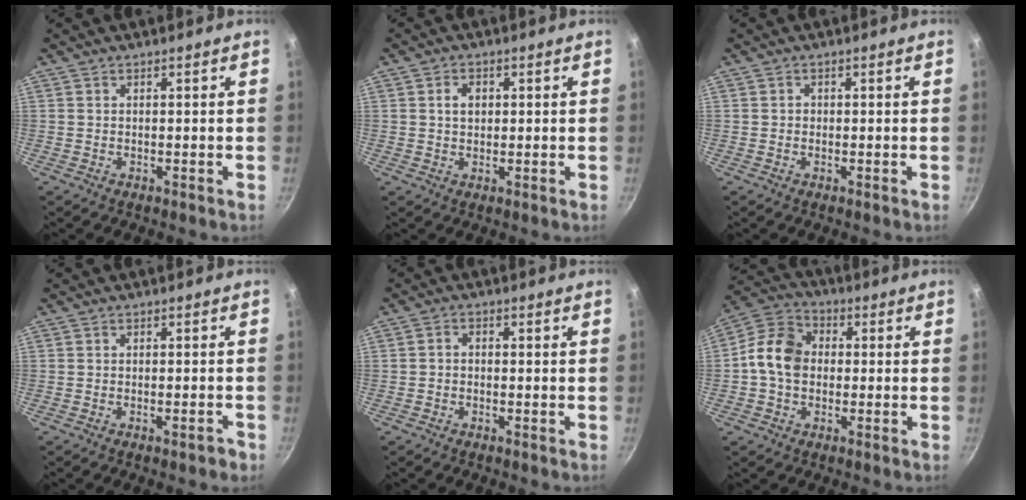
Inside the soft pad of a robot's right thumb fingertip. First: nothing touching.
{"total": 3.0, "force": [0.6, 2.3, 1.9], "torque": [-0.019, 0.002, 0.010]}
{"total": 0.6, "force": [-0.1, 0.6, 0.1], "torque": [0.001, 0.002, -0.002]}
{"total": 2.0, "force": [-1.2, 0.5, 1.5], "torque": [-0.019, 0.013, -0.016]}
{"total": 1.8, "force": [-0.6, 1.4, 1.0], "torque": [-0.020, 0.011, -0.015]}
{"total": 10.4, "force": [-0.3, 8.1, 6.5], "torque": [-0.091, 0.025, -0.027]}